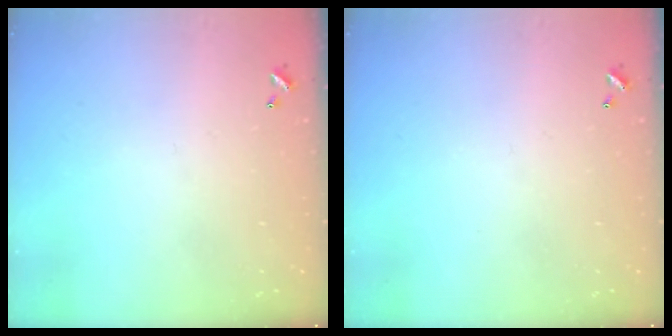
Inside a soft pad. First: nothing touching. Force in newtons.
{"total": 0.0}